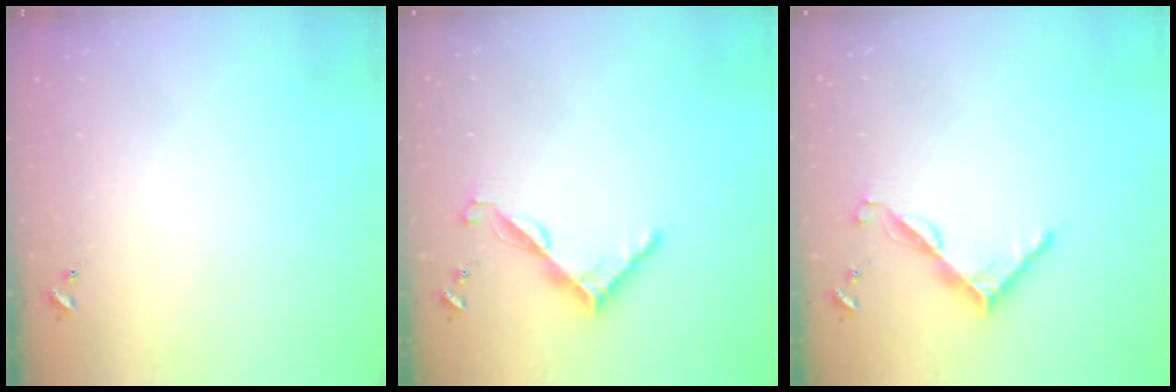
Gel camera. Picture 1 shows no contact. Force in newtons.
{"total": 7.5, "press": 7.4, "slide": 0.6}
{"total": 7.5, "press": 7.4, "slide": 0.6}